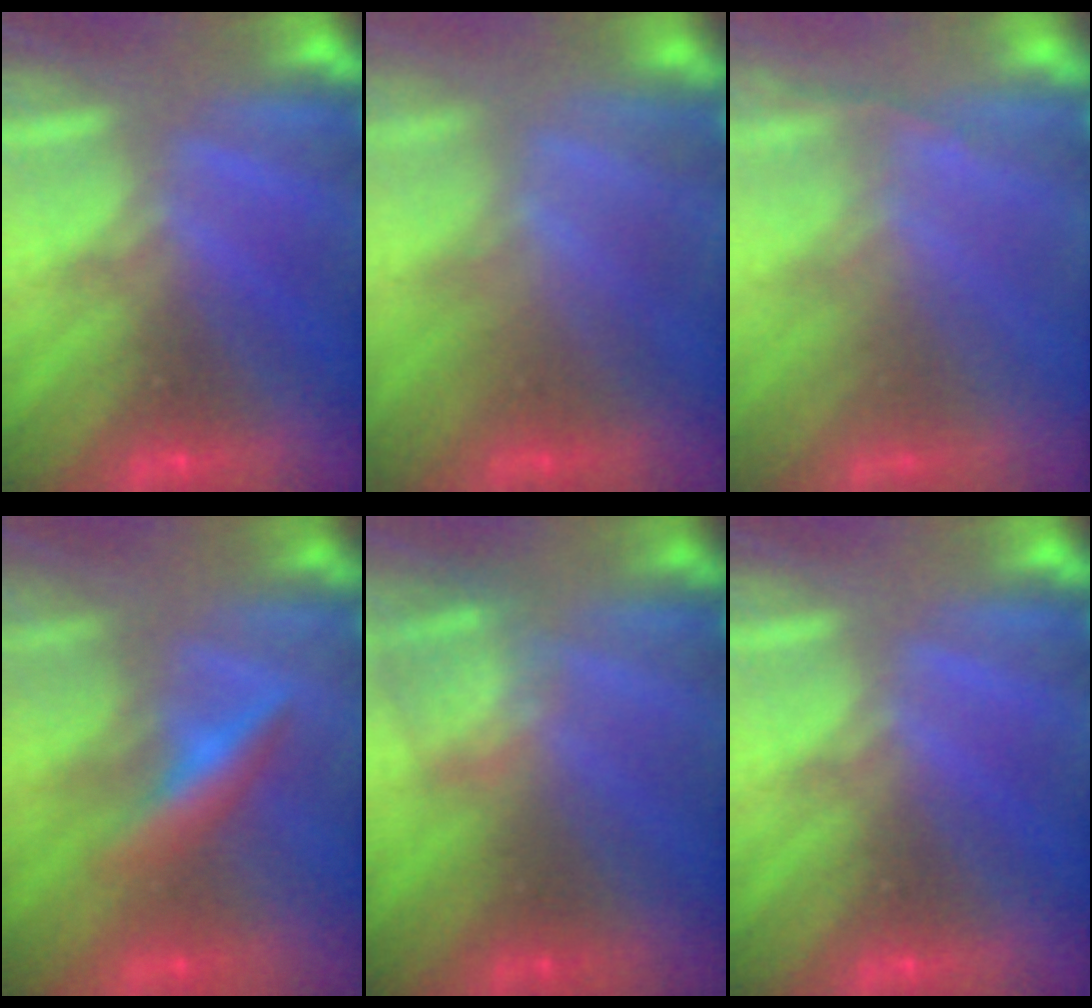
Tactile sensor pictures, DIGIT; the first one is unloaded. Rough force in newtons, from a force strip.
{"total": 3.3}
{"total": 1.4}
{"total": 2.5}
{"total": 2.3}
{"total": 0.0}